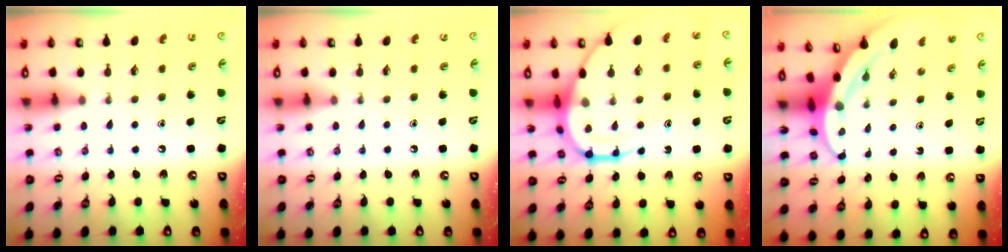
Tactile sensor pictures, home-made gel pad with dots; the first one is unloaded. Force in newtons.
{"total": 0.0}
{"total": 15.9, "press": 15.9, "slide": 1.5}
{"total": 4.3, "press": 4.3, "slide": 0.5}